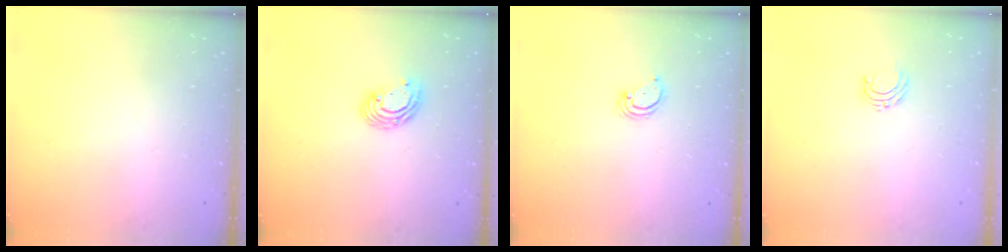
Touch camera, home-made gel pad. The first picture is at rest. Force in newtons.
{"total": 6.7, "press": 6.6, "slide": 0.7}
{"total": 2.6, "press": 2.6, "slide": 0.1}
{"total": 4.9, "press": 4.9, "slide": 0.5}